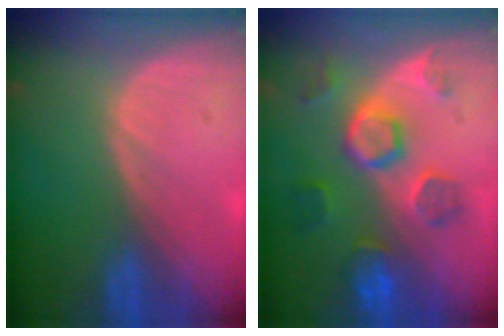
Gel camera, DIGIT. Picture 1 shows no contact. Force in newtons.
{"total": 8.5, "press": 8.0, "slide": 2.9}